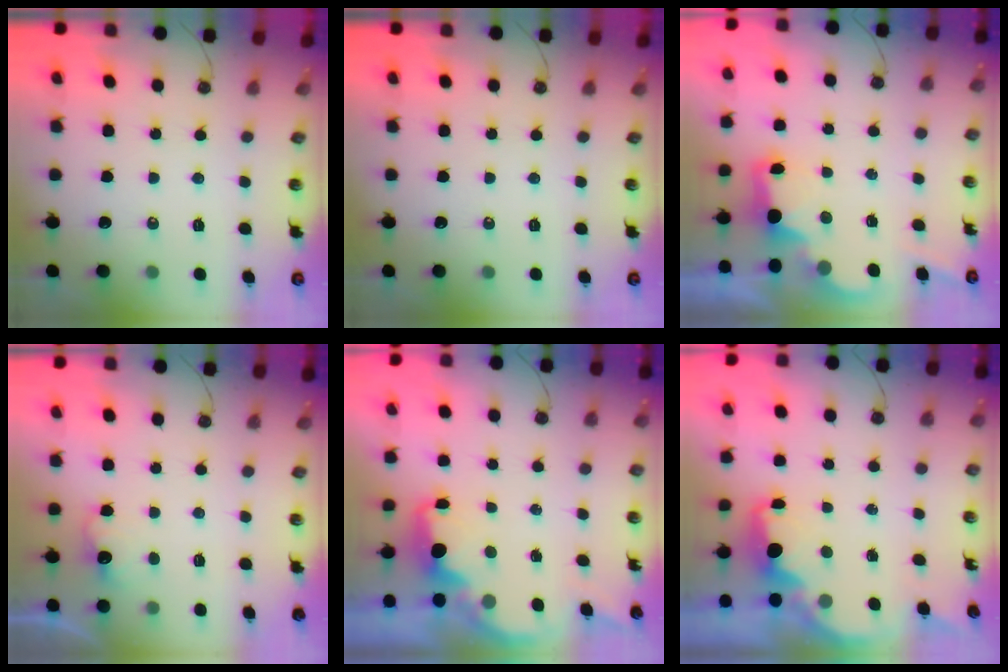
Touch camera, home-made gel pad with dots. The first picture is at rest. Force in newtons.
{"total": 0.0}
{"total": 2.7, "press": 2.6, "slide": 0.5}
{"total": 2.8, "press": 2.7, "slide": 0.9}
{"total": 2.3, "press": 2.1, "slide": 0.8}
{"total": 2.1, "press": 2.0, "slide": 0.5}